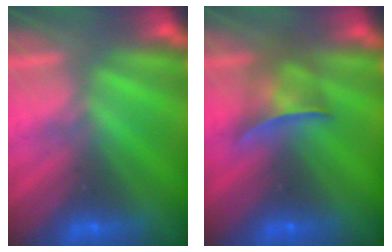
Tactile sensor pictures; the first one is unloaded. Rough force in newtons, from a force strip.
{"total": 8.4}